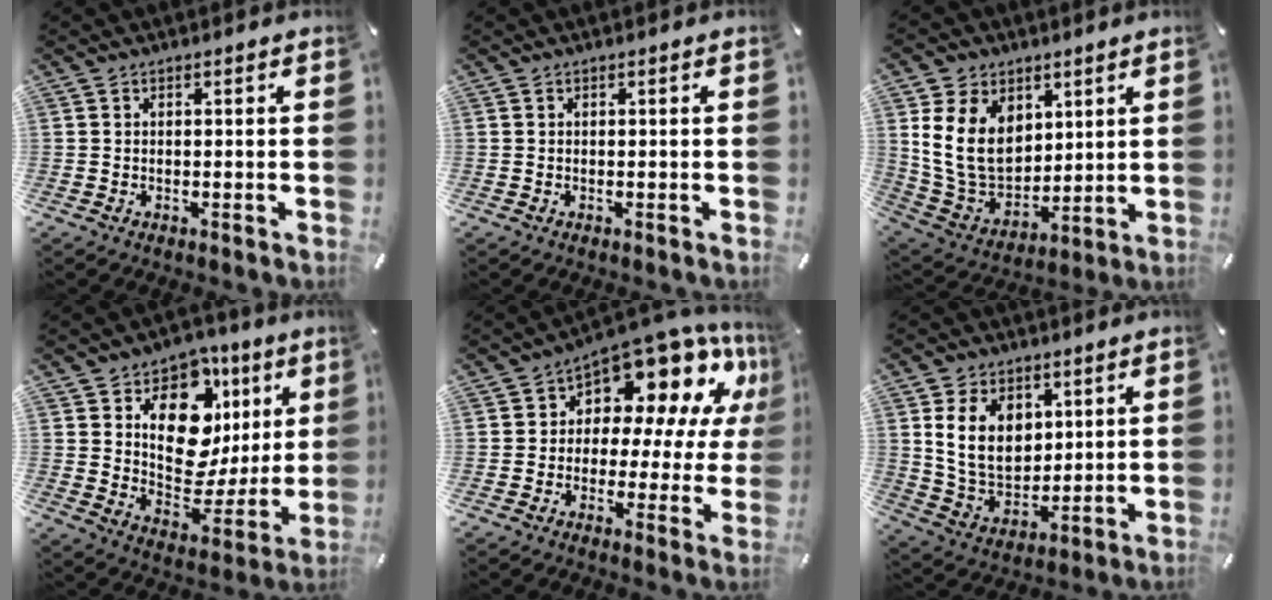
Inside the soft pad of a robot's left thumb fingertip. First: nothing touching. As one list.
[{"total": 0.0}, {"total": 15.6, "force": [4.9, 12.0, 8.7], "torque": [-0.191, -0.019, 0.092]}, {"total": 15.6, "force": [5.8, 11.2, 9.2], "torque": [-0.120, -0.051, 0.104]}, {"total": 13.5, "force": [8.5, 7.6, 7.4], "torque": [-0.106, -0.081, 0.144]}, {"total": 12.3, "force": [4.2, 9.1, 7.1], "torque": [-0.147, -0.008, 0.075]}]